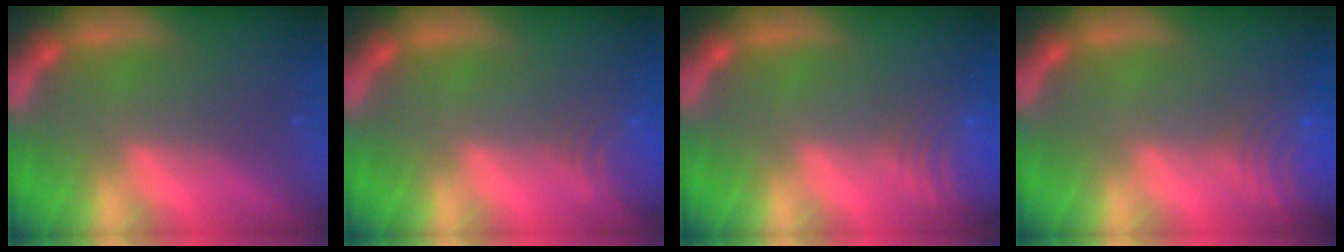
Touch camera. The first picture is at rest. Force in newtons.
{"total": 5.0}
{"total": 8.5}
{"total": 10.0}